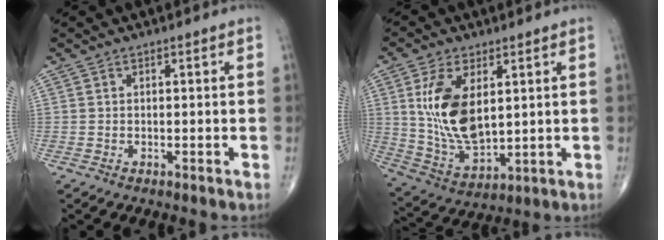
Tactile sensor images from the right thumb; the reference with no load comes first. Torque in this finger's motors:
{"motor_torque": [0.47, 2.57, 1.56, 0.37, 0.53]}